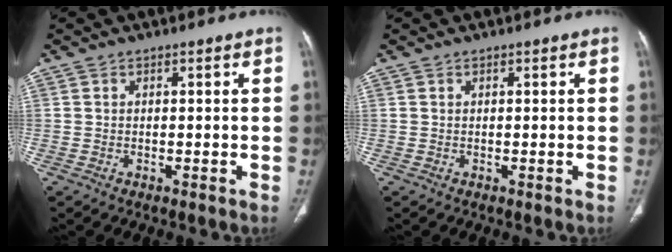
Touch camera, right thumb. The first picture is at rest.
{"total": 0.0}